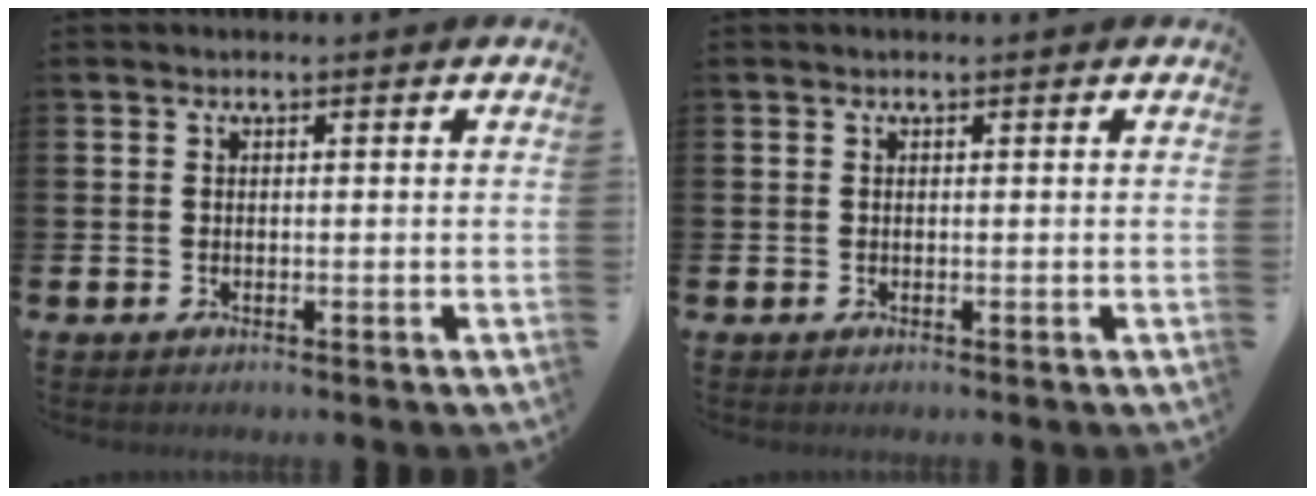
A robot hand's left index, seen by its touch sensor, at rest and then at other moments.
{"total": 0.0}